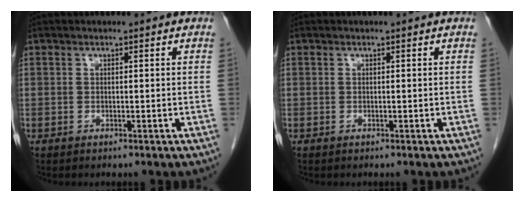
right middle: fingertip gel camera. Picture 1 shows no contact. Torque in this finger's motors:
{"motor_torque": [0.33, -0.12, 0.05, 0.01]}